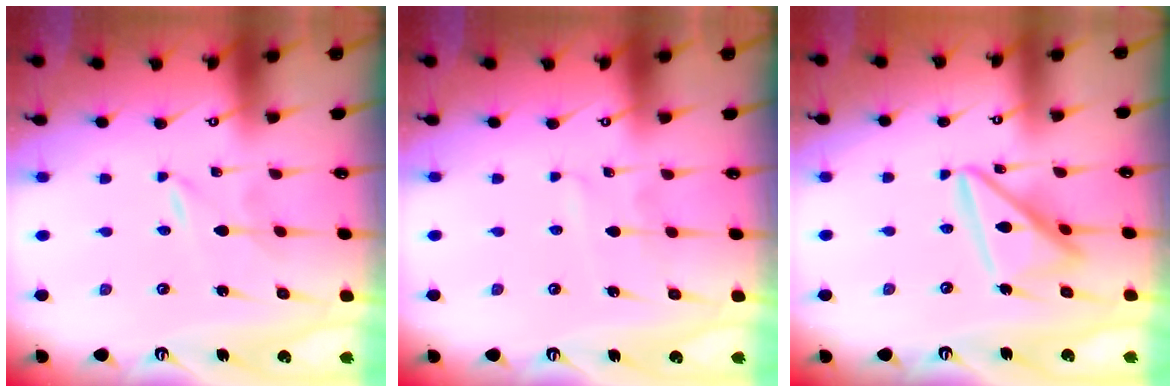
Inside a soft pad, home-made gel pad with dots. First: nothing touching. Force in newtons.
{"total": 2.5, "press": 2.5, "slide": 0.3}
{"total": 15.7, "press": 15.6, "slide": 1.5}